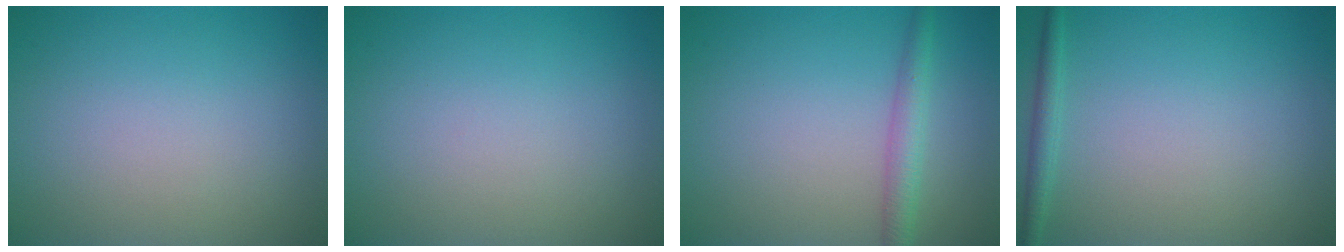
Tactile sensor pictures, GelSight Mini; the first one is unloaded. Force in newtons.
{"total": 0.0}
{"total": 2.5, "press": 2.5, "slide": 0.1}
{"total": 1.4, "press": 1.4, "slide": 0.1}